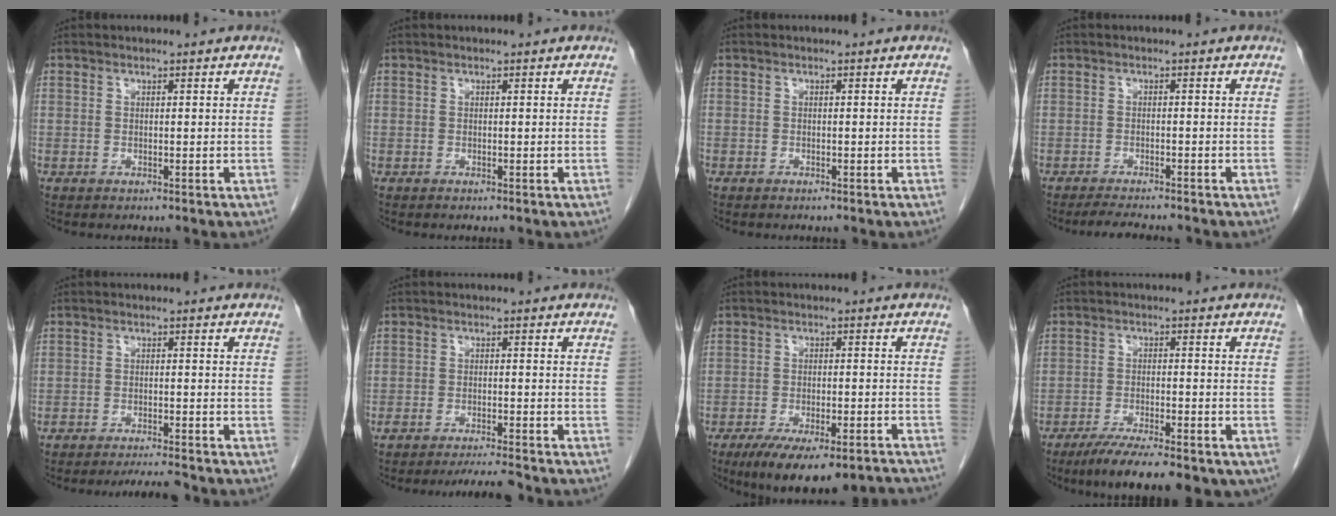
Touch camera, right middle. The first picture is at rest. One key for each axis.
{"total": 0.0}
{"total": 0.0}
{"total": 5.4, "fx": -4.9, "fy": 0.6, "fz": 2.2, "tx": -0.033, "ty": -0.013, "tz": -0.074}
{"total": 3.6, "fx": -3.4, "fy": -0.3, "fz": 1.1, "tx": -0.017, "ty": -0.012, "tz": -0.056}
{"total": 4.3, "fx": -4.0, "fy": -0.6, "fz": 1.4, "tx": -0.020, "ty": -0.012, "tz": -0.065}
{"total": 14.9, "fx": -12.1, "fy": 3.3, "fz": 8.0, "tx": -0.102, "ty": -0.001, "tz": -0.168}
{"total": 12.8, "fx": -9.2, "fy": 3.2, "fz": 8.3, "tx": -0.114, "ty": -0.012, "tz": -0.136}